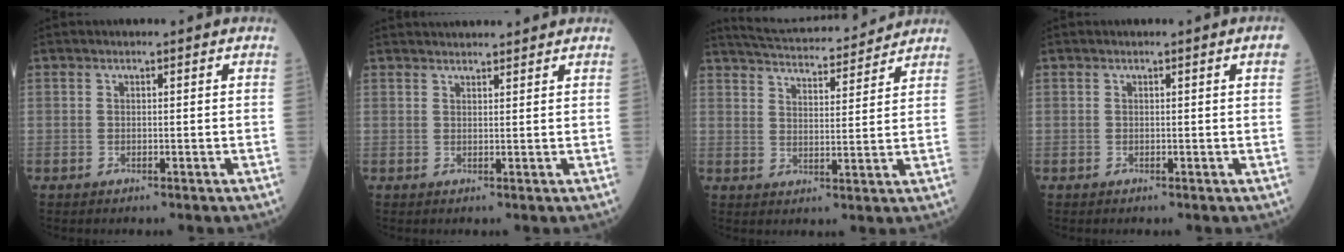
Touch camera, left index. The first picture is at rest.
{"total": 6.6, "force": [6.3, 0.8, 1.8], "torque": [-0.023, 0.032, 0.081]}
{"total": 15.4, "force": [14.7, 1.9, 4.3], "torque": [-0.076, 0.028, 0.216]}
{"total": 1.1, "force": [0.4, 0.0, 1.1], "torque": [-0.015, 0.003, 0.004]}